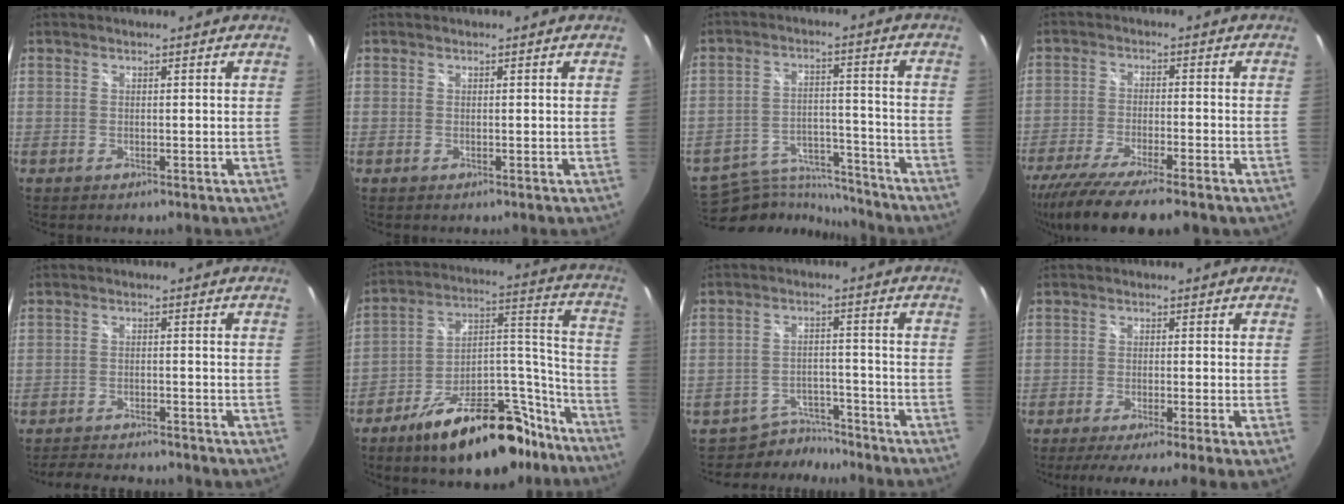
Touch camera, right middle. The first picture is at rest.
{"total": 0.0}
{"total": 12.4, "force": [-11.3, 3.6, 3.6], "torque": [-0.079, 0.002, -0.173]}
{"total": 14.9, "force": [-12.0, 2.1, 8.5], "torque": [-0.173, -0.044, -0.201]}
{"total": 9.0, "force": [-8.1, 2.1, 3.5], "torque": [-0.080, -0.012, -0.120]}
{"total": 24.3, "force": [-17.3, 10.5, 13.3], "torque": [-0.179, 0.059, -0.245]}
{"total": 6.4, "force": [-6.0, 2.3, -0.4], "torque": [-0.005, 0.016, -0.095]}
{"total": 7.6, "force": [-5.4, -1.2, 5.2], "torque": [-0.094, -0.035, -0.086]}